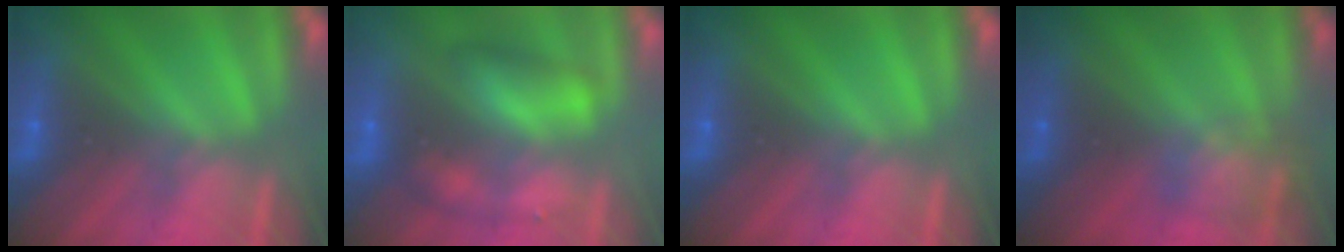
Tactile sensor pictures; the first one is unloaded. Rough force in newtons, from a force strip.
{"total": 2.5}
{"total": 0.0}
{"total": 2.2}